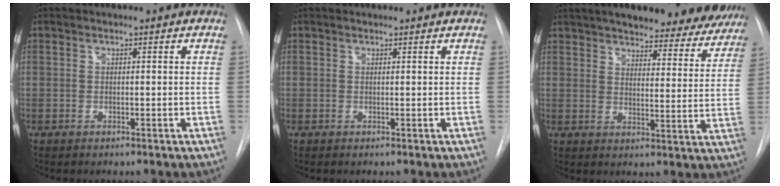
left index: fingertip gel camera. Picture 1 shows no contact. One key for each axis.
{"total": 1.5, "fx": 1.5, "fy": 0.2, "fz": 0.2, "tx": -0.009, "ty": 0.008, "tz": 0.014}
{"total": 23.3, "fx": 20.3, "fy": 6.3, "fz": 9.6, "tx": -0.146, "ty": -0.023, "tz": 0.242}